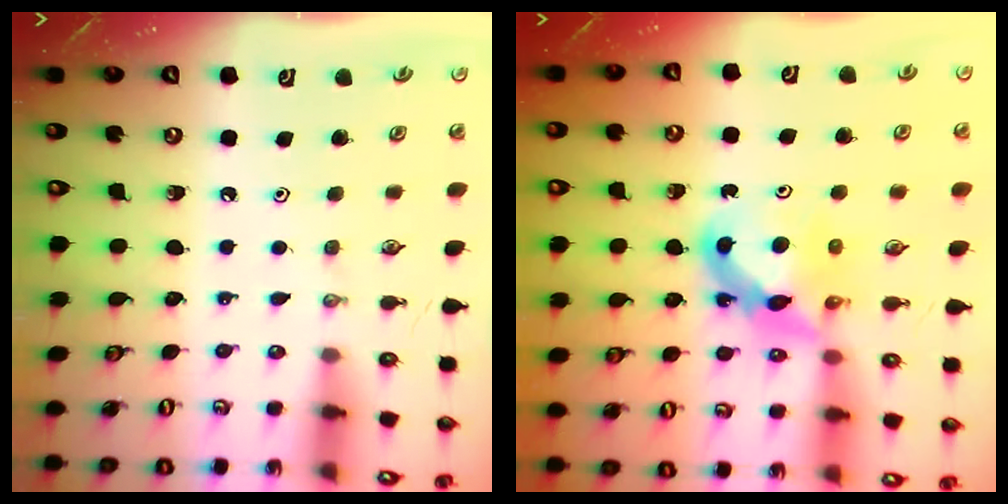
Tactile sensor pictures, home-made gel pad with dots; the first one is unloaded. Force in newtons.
{"total": 6.9, "press": 6.8, "slide": 0.6}